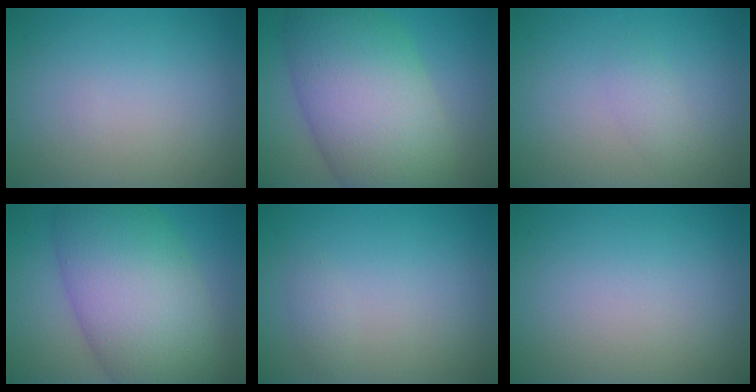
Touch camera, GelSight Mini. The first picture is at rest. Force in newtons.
{"total": 12.2, "press": 12.2, "slide": 0.6}
{"total": 1.1, "press": 1.1, "slide": 0.0}
{"total": 11.9, "press": 11.8, "slide": 0.3}
{"total": 0.7, "press": 0.7, "slide": 0.1}
{"total": 0.0}